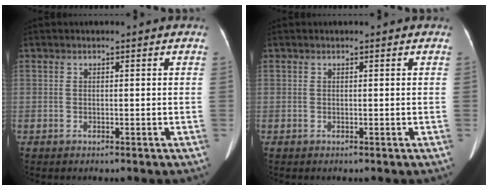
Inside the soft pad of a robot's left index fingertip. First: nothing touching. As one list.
[{"total": 0.0}]